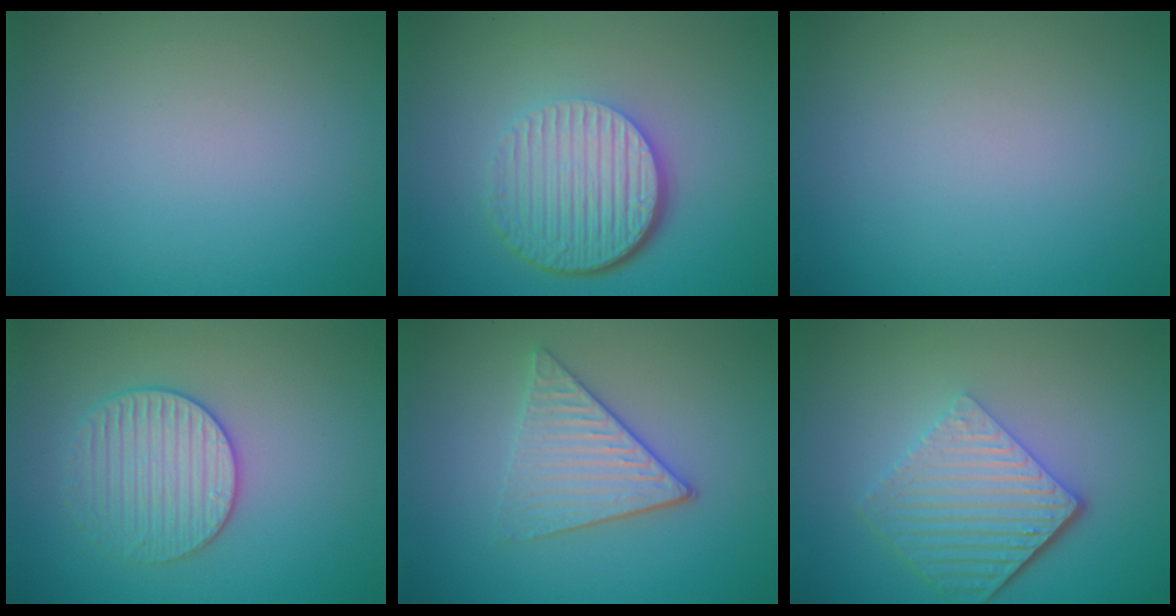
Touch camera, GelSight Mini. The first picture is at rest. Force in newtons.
{"total": 6.9, "press": 4.5, "slide": 5.3}
{"total": 0.0}
{"total": 3.1, "press": 3.1, "slide": 0.5}
{"total": 3.9, "press": 3.4, "slide": 2.0}
{"total": 5.8, "press": 4.2, "slide": 4.0}